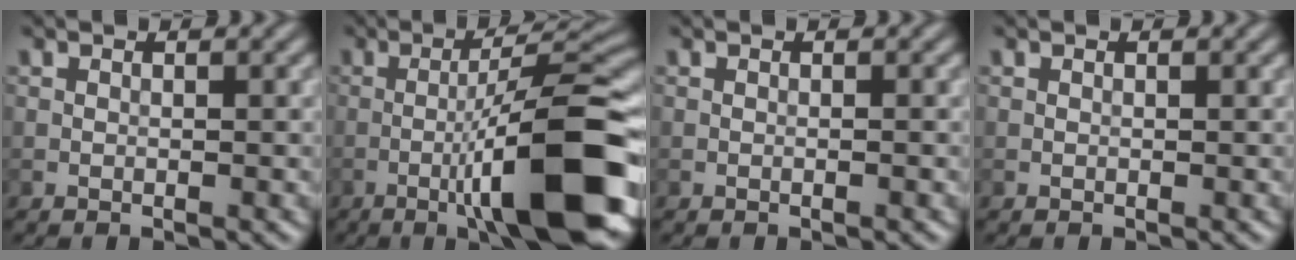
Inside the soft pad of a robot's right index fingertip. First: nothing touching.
{"total": 12.9, "force": [-4.0, 2.3, 12.1], "torque": [-0.178, 0.012, -0.060]}
{"total": 0.5, "force": [-0.1, 0.0, 0.5], "torque": [-0.008, -0.002, -0.006]}
{"total": 0.0}